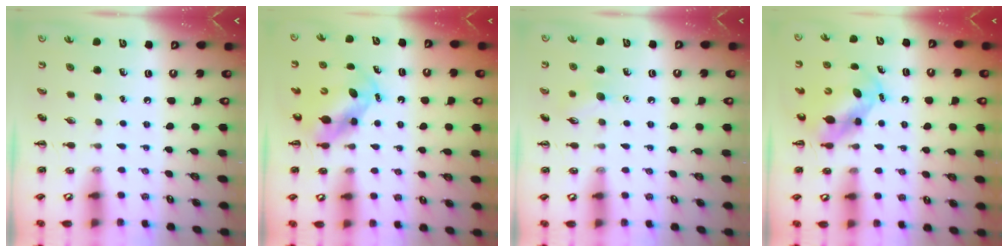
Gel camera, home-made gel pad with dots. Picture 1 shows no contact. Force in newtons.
{"total": 5.6, "press": 5.5, "slide": 0.8}
{"total": 6.9, "press": 6.7, "slide": 1.9}
{"total": 5.6, "press": 5.5, "slide": 0.8}